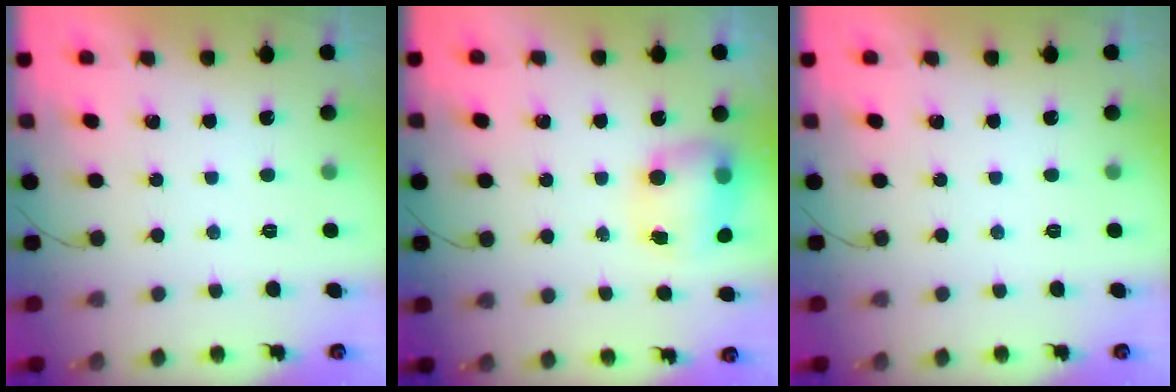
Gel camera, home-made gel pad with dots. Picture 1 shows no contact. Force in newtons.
{"total": 9.7, "press": 9.6, "slide": 1.7}
{"total": 0.0}